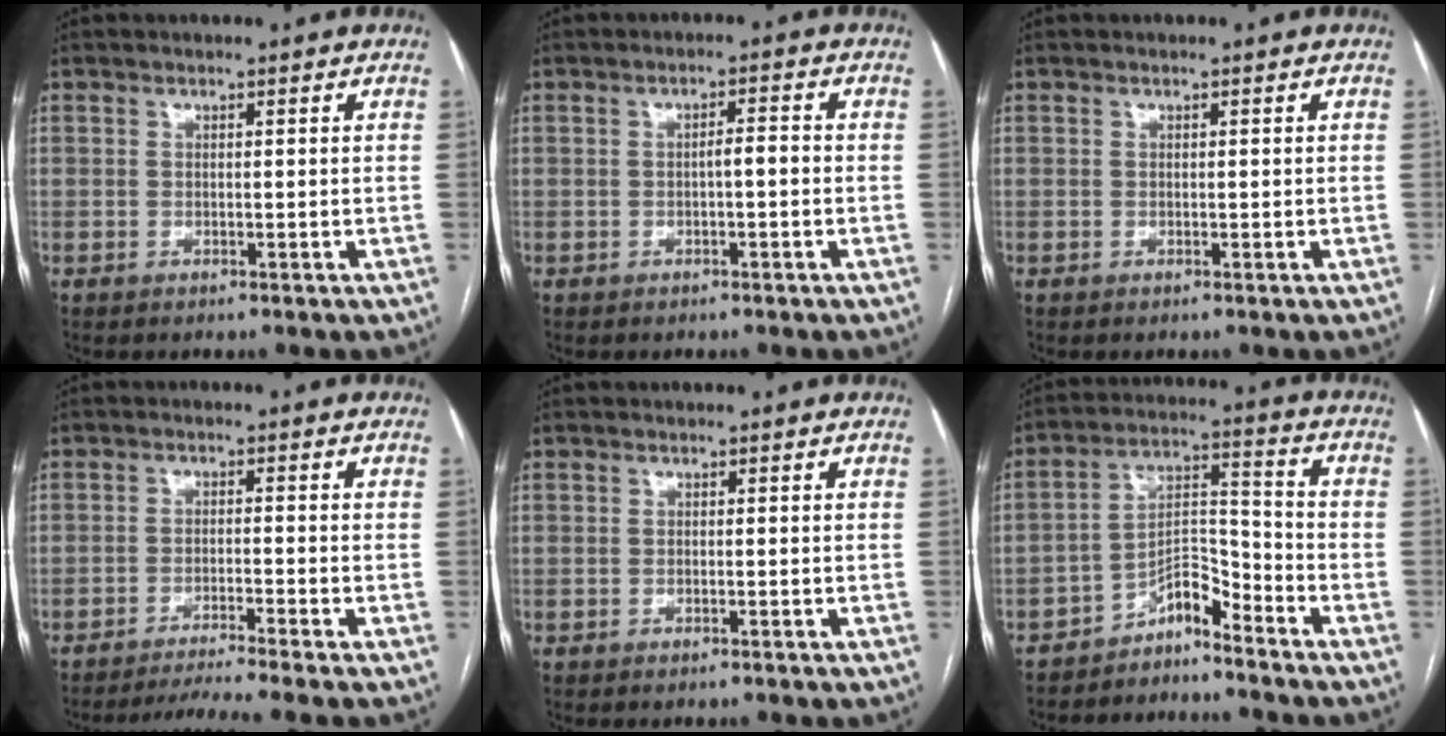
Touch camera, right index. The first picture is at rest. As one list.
[{"total": 2.3, "force": [-0.4, 0.5, 2.2], "torque": [-0.033, 0.005, -0.007]}, {"total": 0.0}, {"total": 7.4, "force": [-6.5, -2.5, 2.6], "torque": [-0.032, -0.017, -0.106]}, {"total": 0.0}, {"total": 6.0, "force": [-5.2, 1.6, 2.4], "torque": [-0.035, 0.026, -0.094]}]